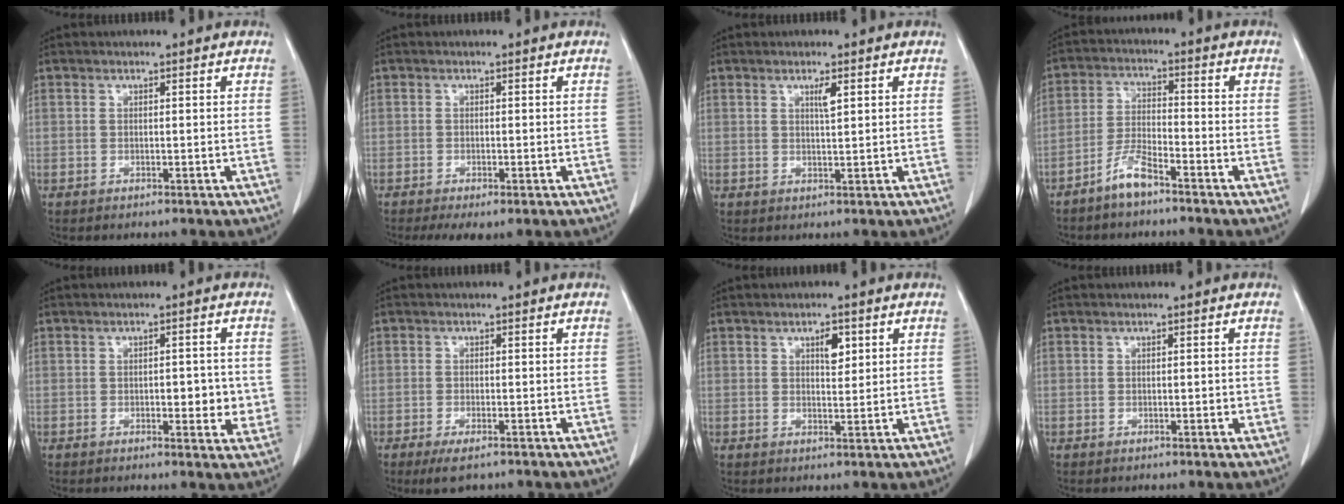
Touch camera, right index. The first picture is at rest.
{"total": 3.9, "force": [-2.6, 1.5, 2.6], "torque": [-0.044, -0.010, -0.038]}
{"total": 1.9, "force": [0.9, 0.1, 1.6], "torque": [-0.031, -0.003, 0.015]}
{"total": 5.2, "force": [-4.1, 0.9, 3.1], "torque": [-0.070, -0.003, -0.081]}
{"total": 4.9, "force": [-0.4, 2.2, 4.4], "torque": [-0.047, -0.002, -0.004]}
{"total": 3.7, "force": [-2.6, 1.0, 2.4], "torque": [-0.045, -0.007, -0.038]}
{"total": 2.9, "force": [1.3, 1.2, 2.3], "torque": [-0.036, -0.002, 0.022]}
{"total": 1.0, "force": [-0.1, 0.3, 0.9], "torque": [-0.013, 0.000, -0.001]}